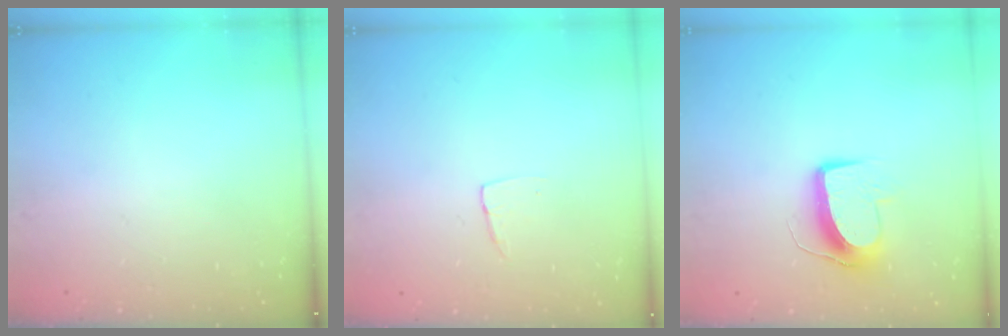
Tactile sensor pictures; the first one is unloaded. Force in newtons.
{"total": 3.3, "press": 3.3, "slide": 0.2}
{"total": 9.7, "press": 9.7, "slide": 0.6}